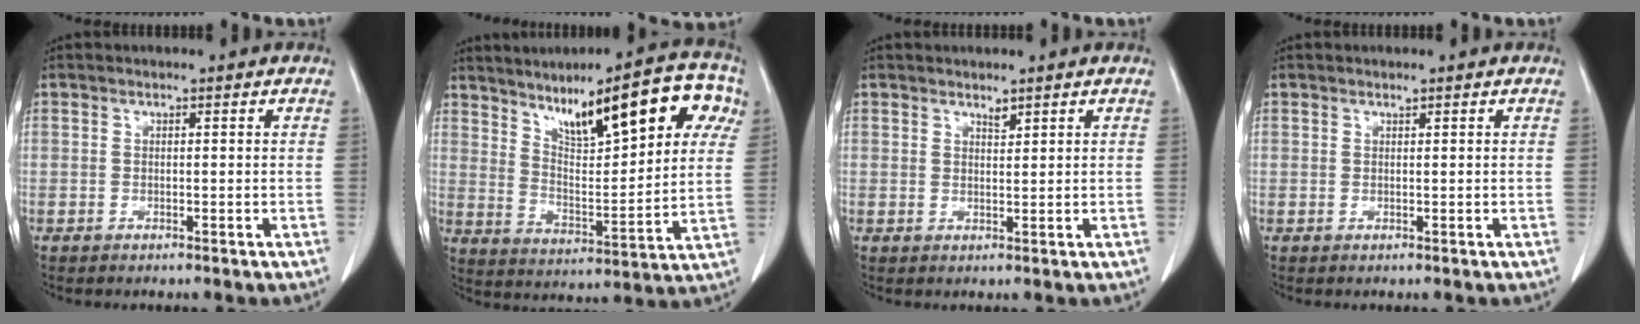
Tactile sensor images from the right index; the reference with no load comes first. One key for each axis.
{"total": 20.5, "fx": 10.0, "fy": 4.9, "fz": 17.2, "tx": -0.253, "ty": 0.031, "tz": 0.158}
{"total": 1.5, "fx": 1.2, "fy": 0.7, "fz": 0.7, "tx": -0.014, "ty": -0.002, "tz": 0.024}
{"total": 0.6, "fx": 0.4, "fy": 0.4, "fz": 0.3, "tx": -0.006, "ty": 0.002, "tz": 0.009}